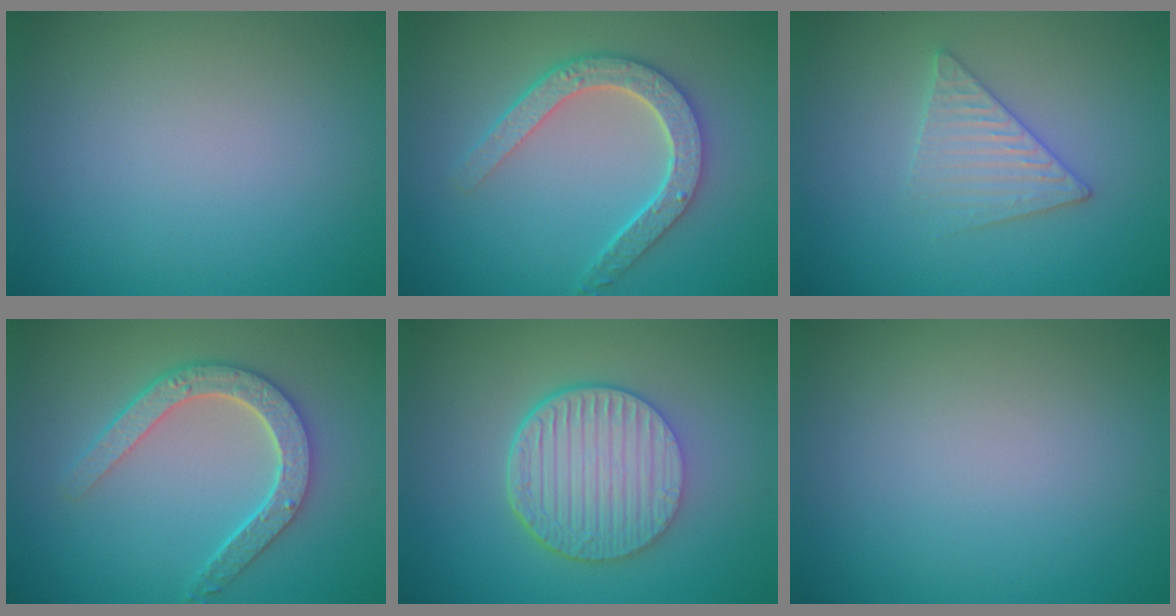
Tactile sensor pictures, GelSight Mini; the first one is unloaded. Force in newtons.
{"total": 4.6, "press": 3.7, "slide": 2.8}
{"total": 3.0, "press": 3.0, "slide": 0.3}
{"total": 4.6, "press": 3.7, "slide": 2.8}
{"total": 6.6, "press": 4.8, "slide": 4.6}
{"total": 0.0}